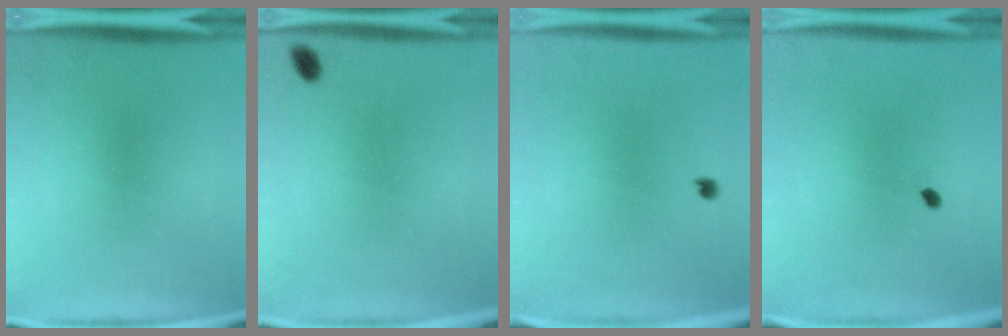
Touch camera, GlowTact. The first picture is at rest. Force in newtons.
{"total": 4.1}
{"total": 1.0}
{"total": 0.8}